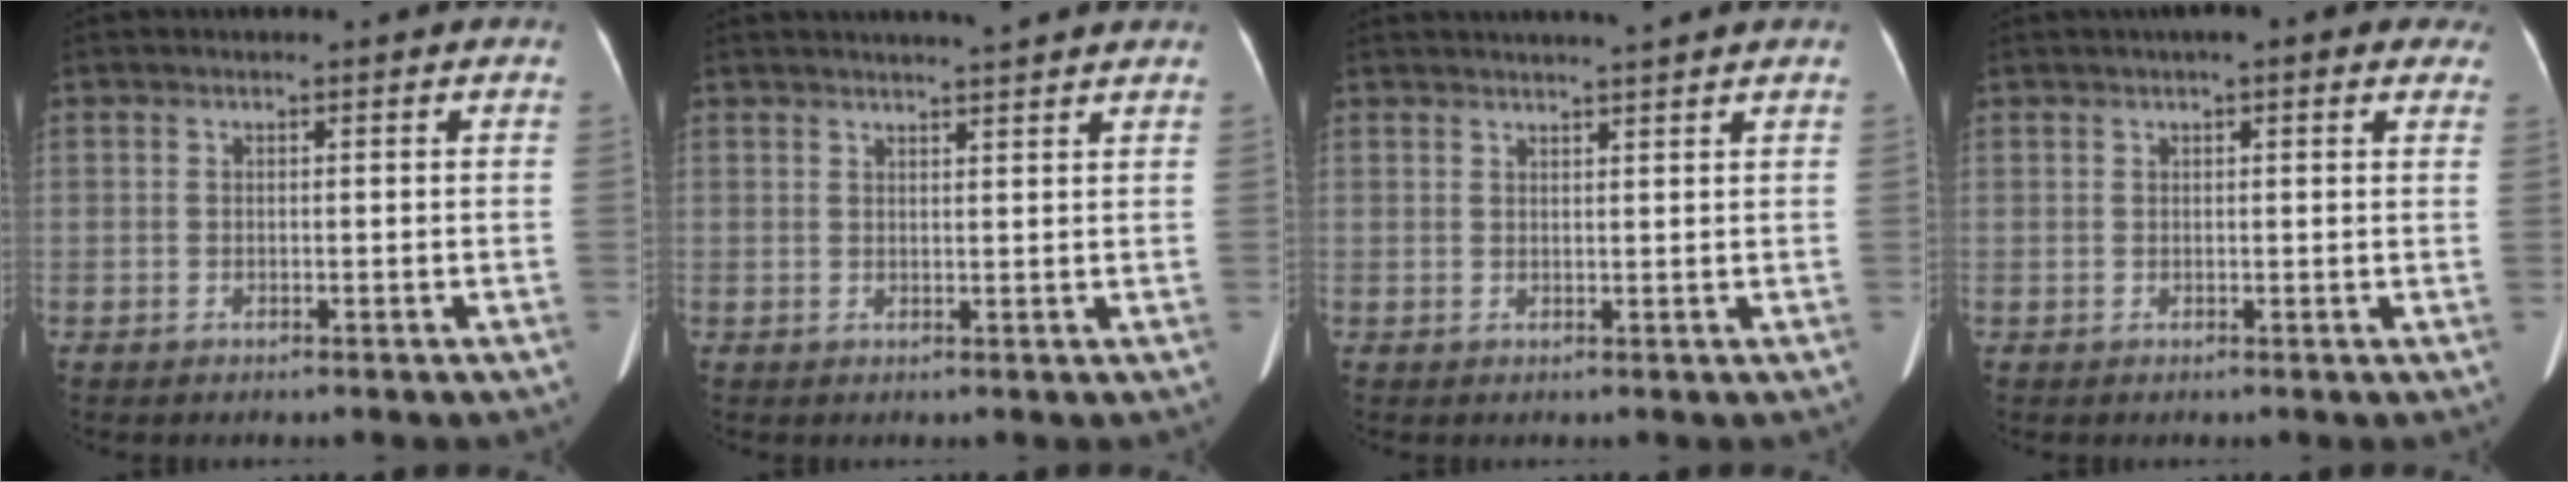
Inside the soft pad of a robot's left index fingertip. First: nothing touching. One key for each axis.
{"total": 6.2, "fx": 5.7, "fy": -0.3, "fz": 2.6, "tx": -0.040, "ty": 0.017, "tz": 0.069}
{"total": 5.6, "fx": 5.0, "fy": -0.9, "fz": 2.4, "tx": -0.030, "ty": 0.016, "tz": 0.063}
{"total": 6.0, "fx": 4.0, "fy": 1.4, "fz": 4.3, "tx": -0.044, "ty": 0.025, "tz": 0.039}